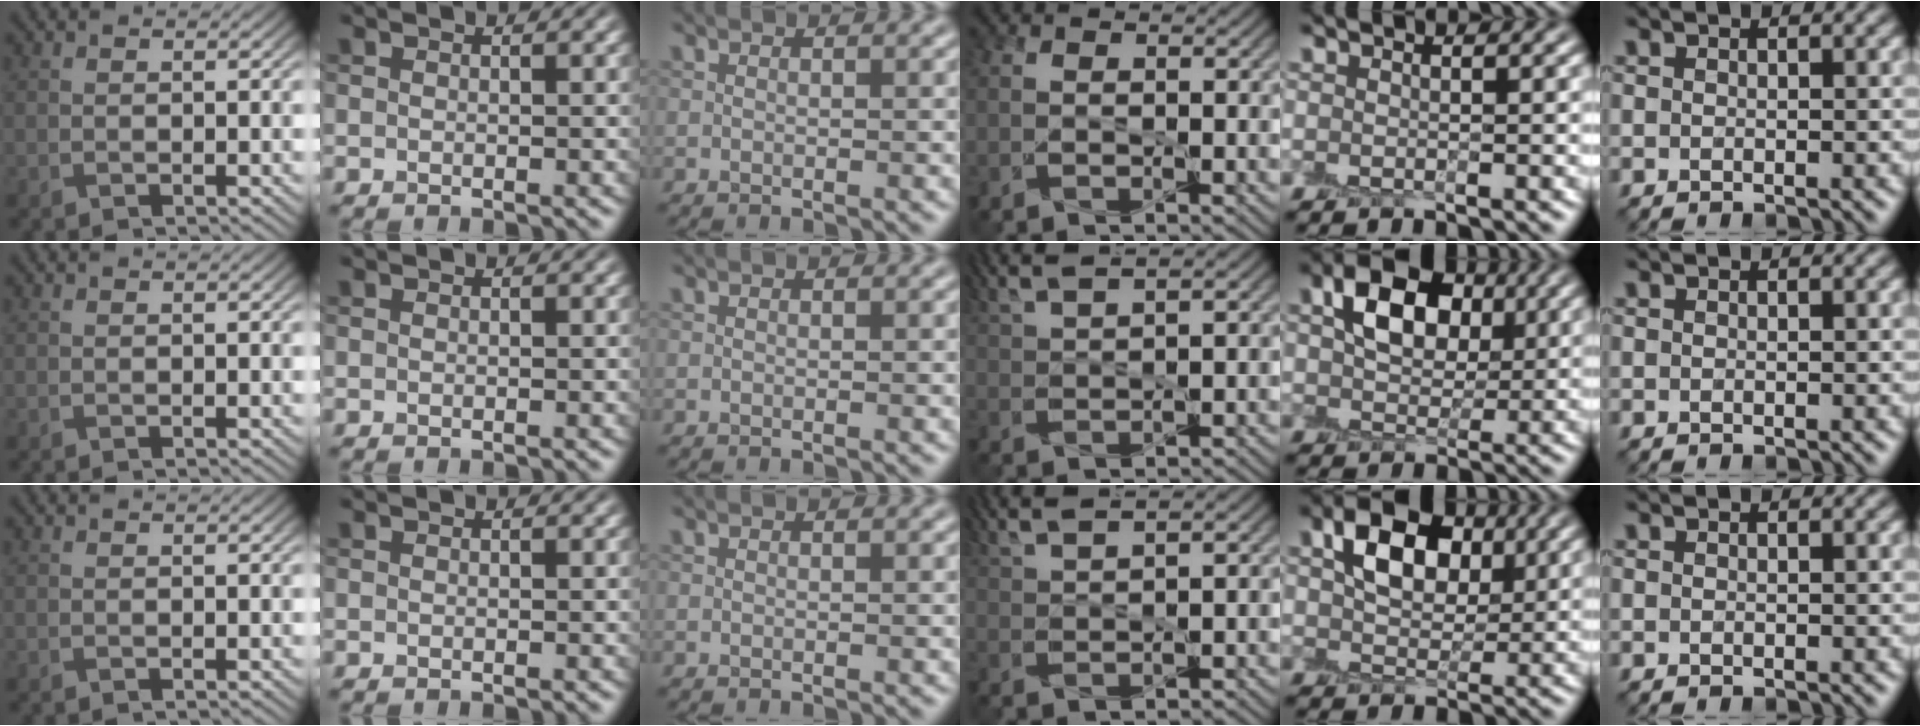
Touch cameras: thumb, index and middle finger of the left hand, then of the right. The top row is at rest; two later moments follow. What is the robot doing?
{"motion": "peel", "object": "postage stamp"}